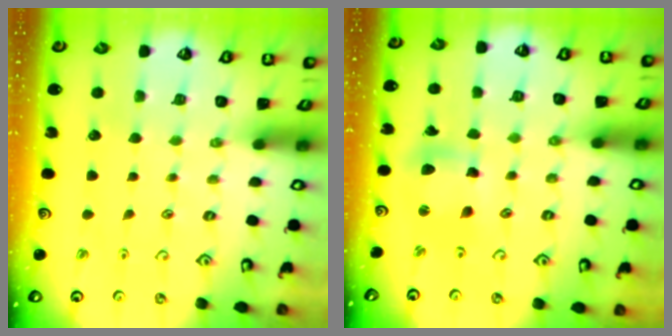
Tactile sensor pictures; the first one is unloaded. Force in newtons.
{"total": 9.7, "press": 9.7, "slide": 1.1}